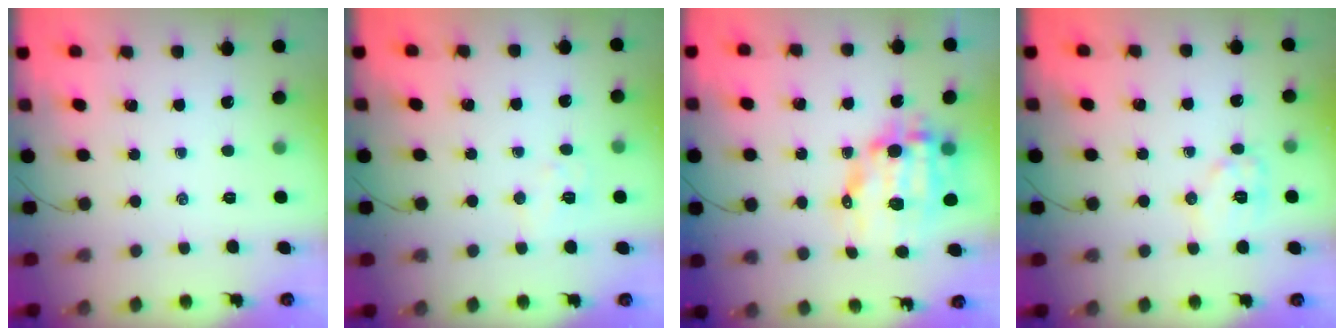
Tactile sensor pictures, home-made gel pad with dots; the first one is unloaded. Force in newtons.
{"total": 5.6, "press": 5.6, "slide": 0.7}
{"total": 11.9, "press": 11.5, "slide": 2.7}
{"total": 9.1, "press": 9.1, "slide": 0.2}